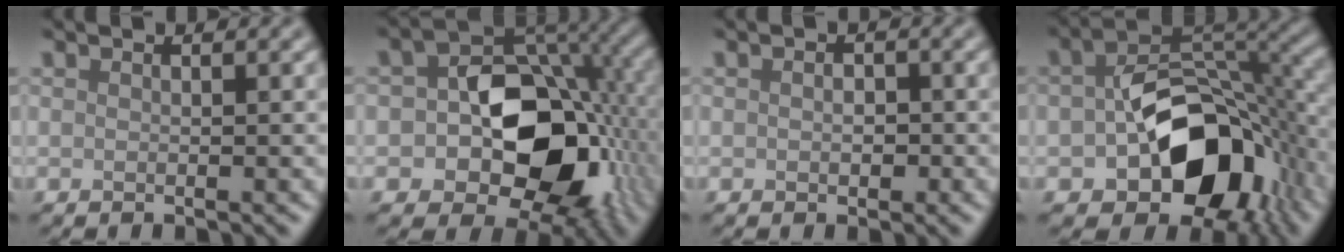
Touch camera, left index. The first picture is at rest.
{"total": 12.1, "force": [-1.9, 8.3, 8.6], "torque": [-0.119, -0.004, -0.040]}
{"total": 1.0, "force": [-0.1, 0.8, 0.6], "torque": [-0.010, -0.002, -0.002]}
{"total": 12.1, "force": [-3.7, 7.8, 8.4], "torque": [-0.127, -0.004, -0.059]}